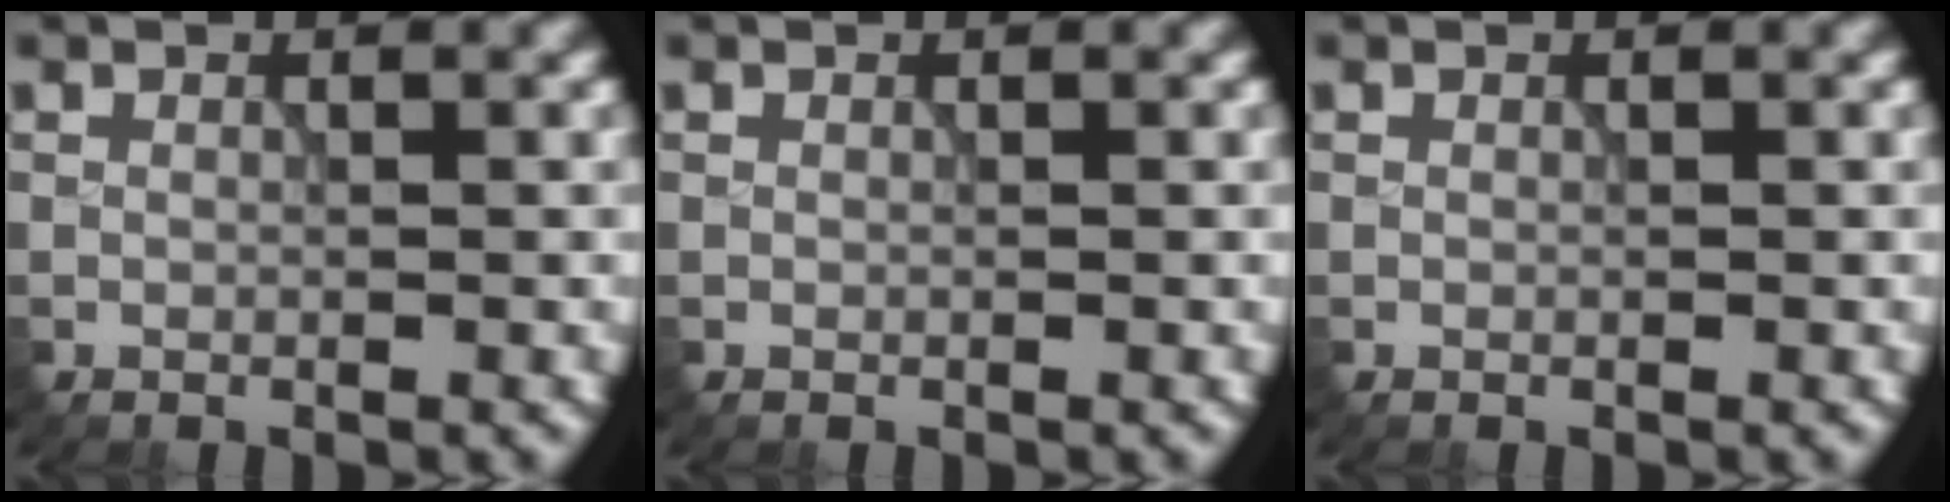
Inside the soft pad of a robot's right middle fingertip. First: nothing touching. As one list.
[{"total": 0.0}, {"total": 0.0}]